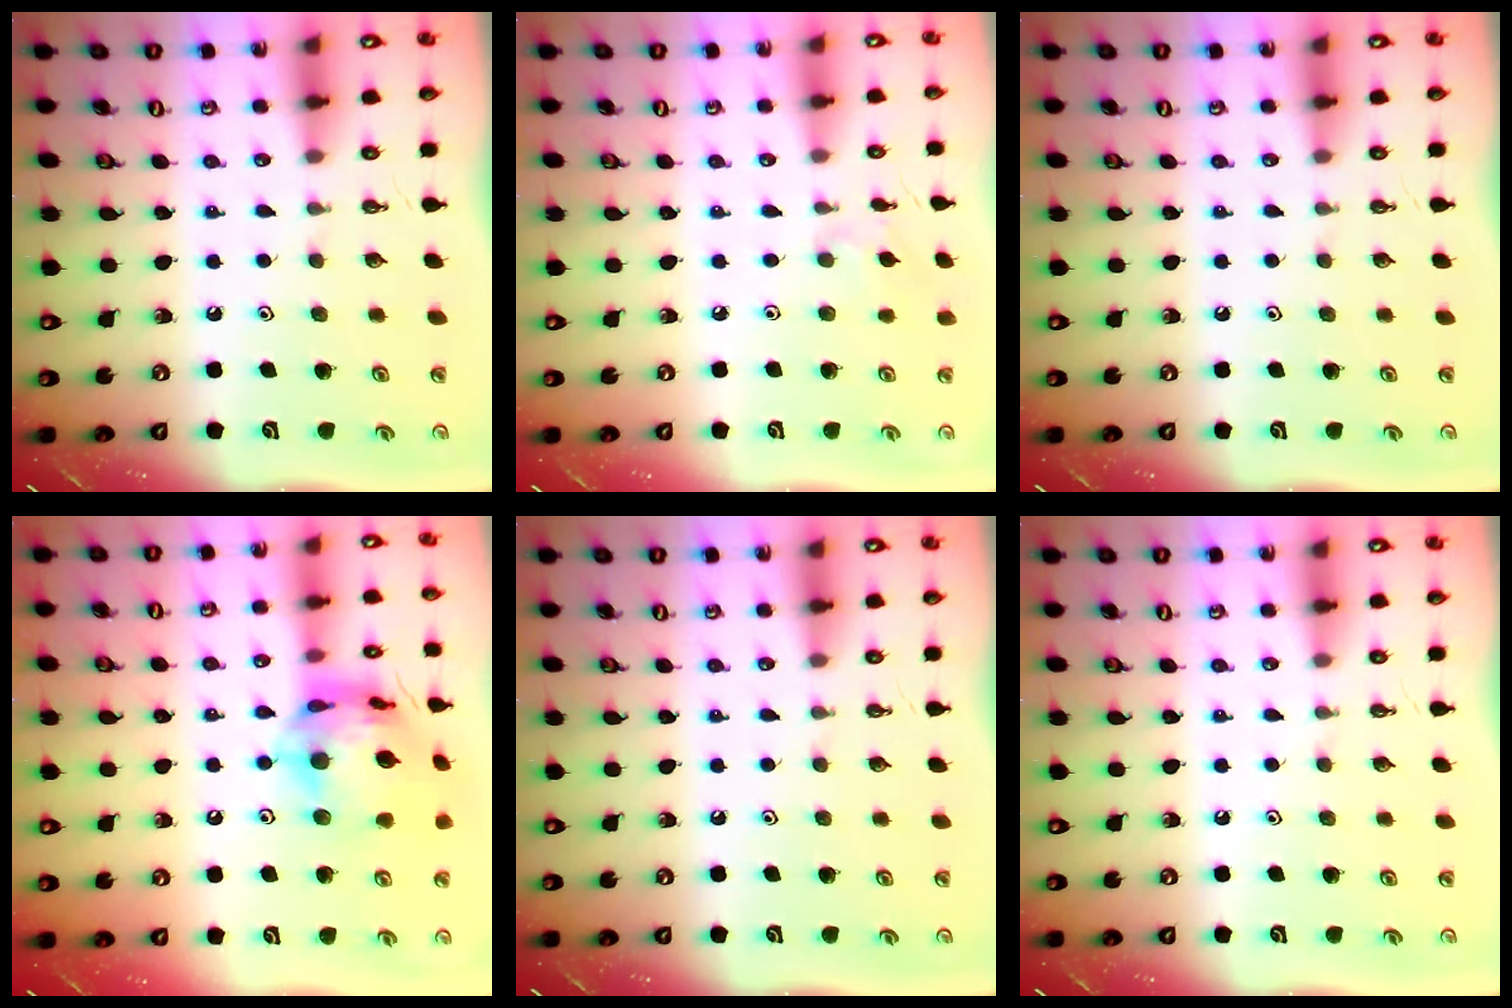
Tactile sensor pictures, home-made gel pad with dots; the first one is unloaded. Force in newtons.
{"total": 4.1, "press": 4.1, "slide": 0.7}
{"total": 0.0}
{"total": 18.8, "press": 18.7, "slide": 1.6}
{"total": 0.0}
{"total": 0.0}